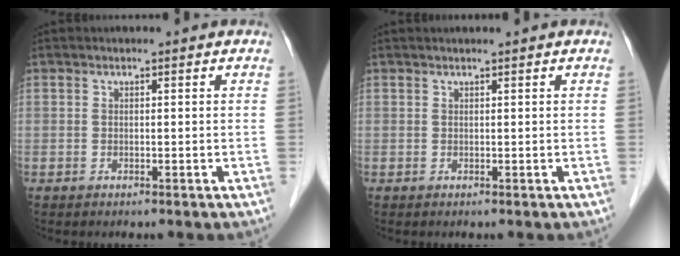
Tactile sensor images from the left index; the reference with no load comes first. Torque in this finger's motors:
{"motor_torque": [-0.15, -0.05, 0.03, 0.01]}